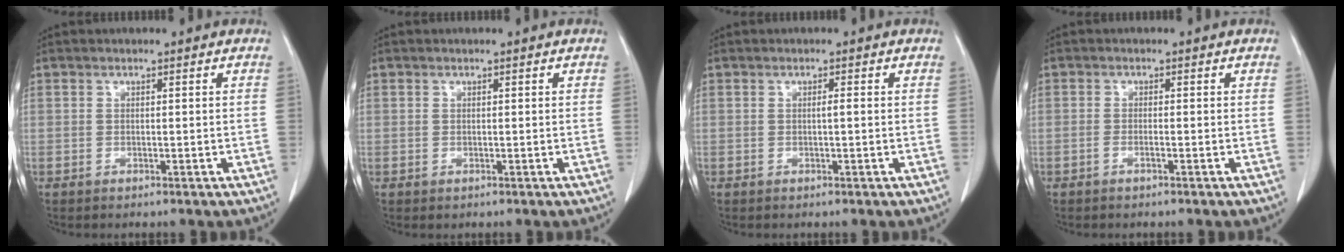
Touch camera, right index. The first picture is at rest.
{"total": 0.6, "force": [0.1, 0.5, 0.0], "torque": [0.006, 0.004, -0.001]}
{"total": 0.8, "force": [0.0, 0.0, 0.8], "torque": [-0.013, 0.001, -0.001]}
{"total": 0.8, "force": [-0.4, 0.0, 0.7], "torque": [-0.014, 0.001, -0.009]}